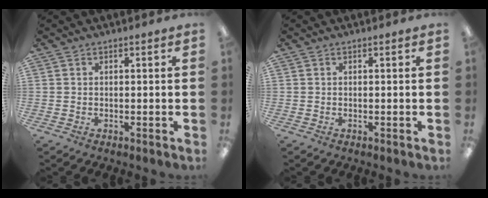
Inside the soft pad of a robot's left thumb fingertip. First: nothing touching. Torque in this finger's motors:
{"motor_torque": [-0.09, 0.09, -0.16, 0.36, 0.00]}